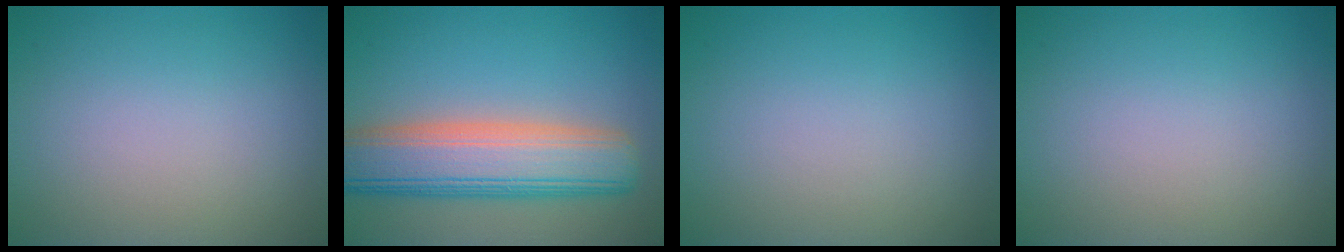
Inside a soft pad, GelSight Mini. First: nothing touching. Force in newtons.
{"total": 9.2, "press": 9.1, "slide": 0.7}
{"total": 0.0}
{"total": 0.0}